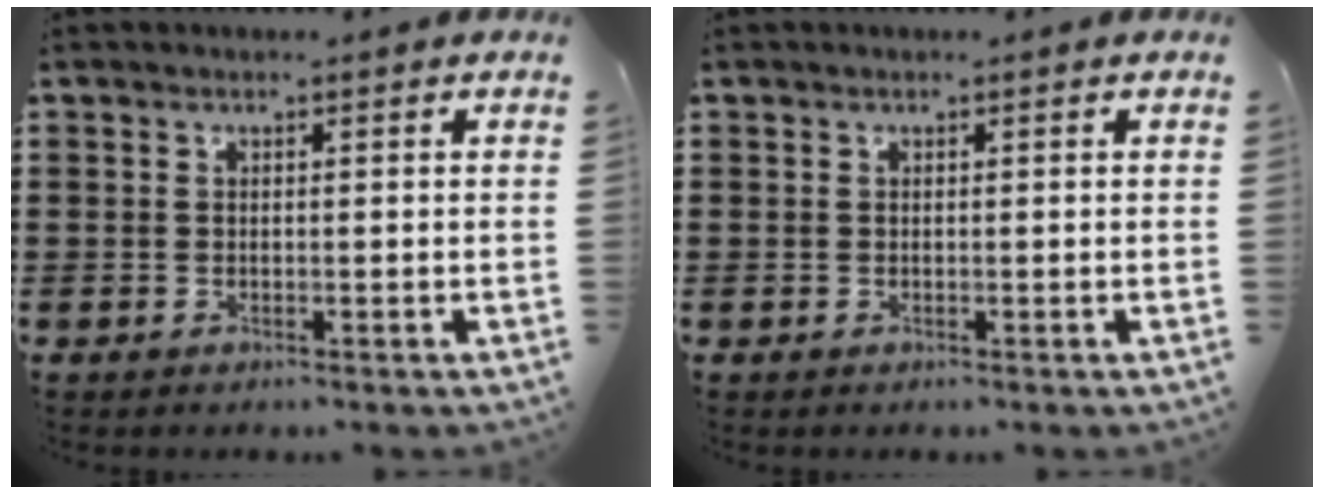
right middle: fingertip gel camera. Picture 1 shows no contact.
{"total": 0.0}